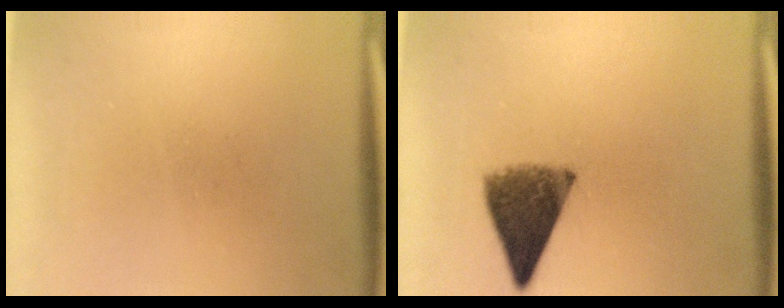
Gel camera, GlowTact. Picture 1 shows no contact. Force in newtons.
{"total": 8.1}